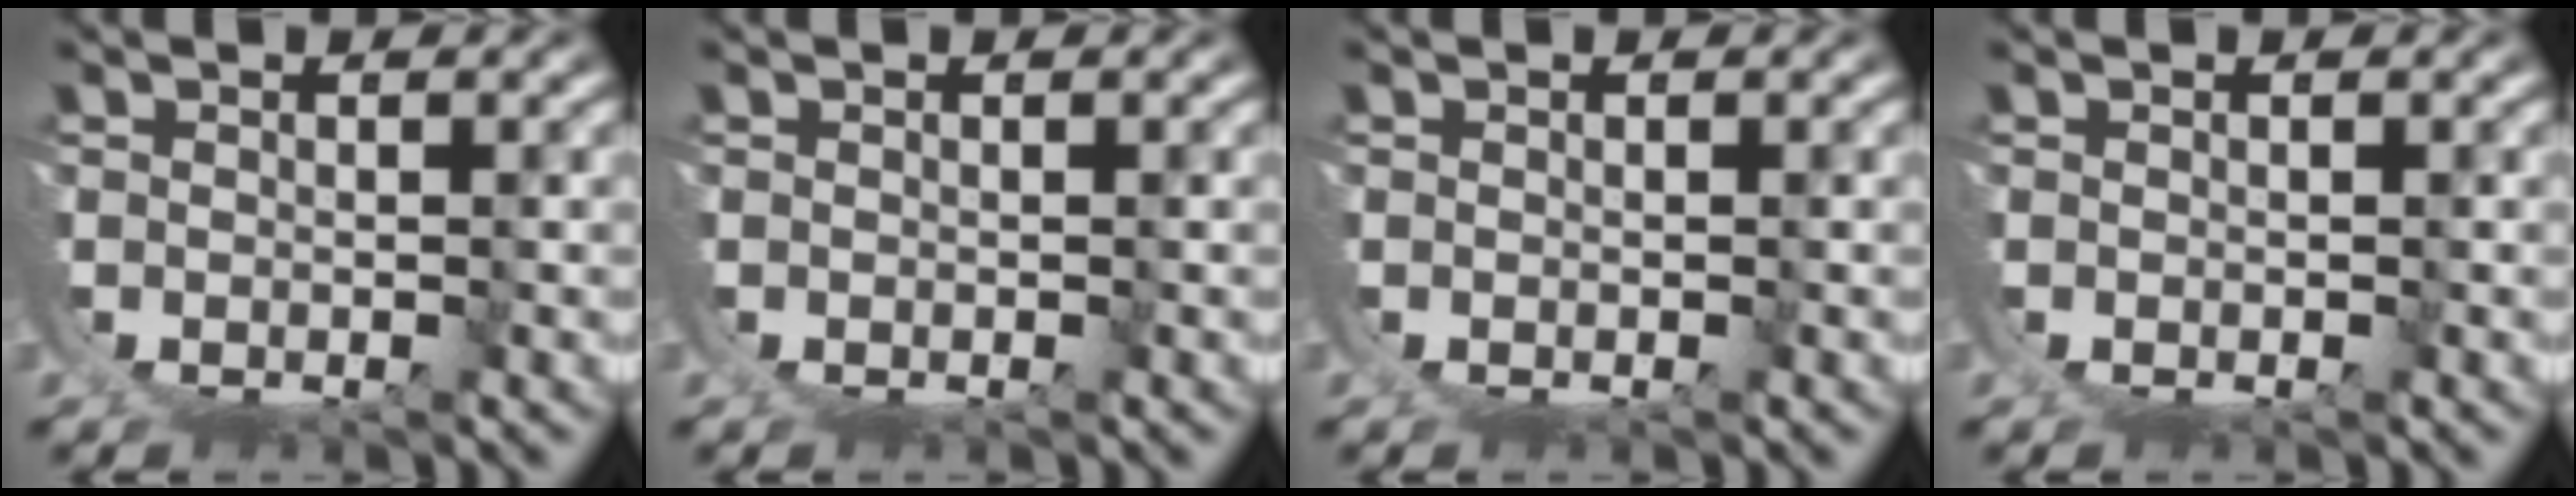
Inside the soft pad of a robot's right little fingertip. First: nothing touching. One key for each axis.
{"total": 0.0}
{"total": 0.0}
{"total": 0.0}